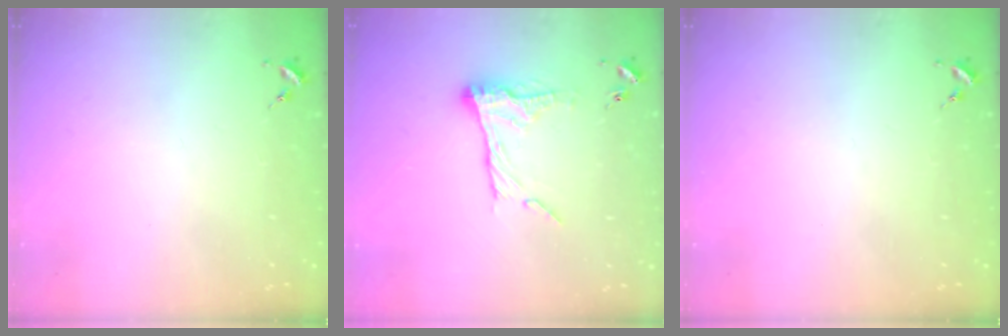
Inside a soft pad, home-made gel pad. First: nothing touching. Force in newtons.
{"total": 13.9, "press": 13.9, "slide": 1.1}
{"total": 0.0}